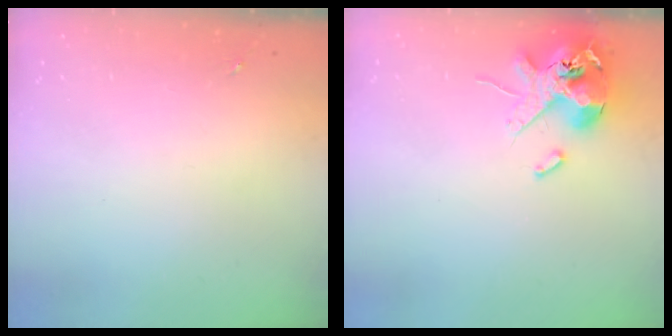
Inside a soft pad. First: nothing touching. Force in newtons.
{"total": 14.1, "press": 13.9, "slide": 2.5}